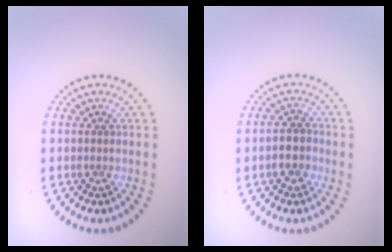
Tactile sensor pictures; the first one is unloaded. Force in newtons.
{"total": 2.3, "press": 2.1, "slide": 0.8}